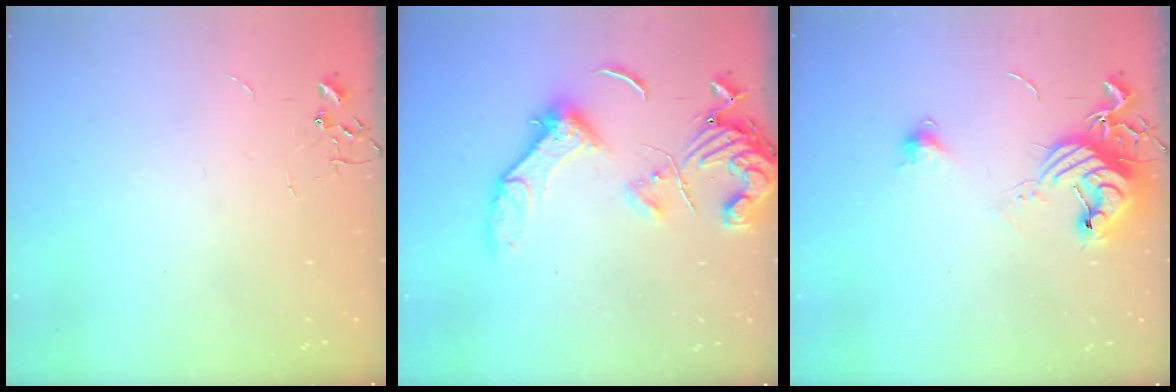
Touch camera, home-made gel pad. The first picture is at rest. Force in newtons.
{"total": 14.7, "press": 14.6, "slide": 1.7}
{"total": 12.8, "press": 12.8, "slide": 0.8}